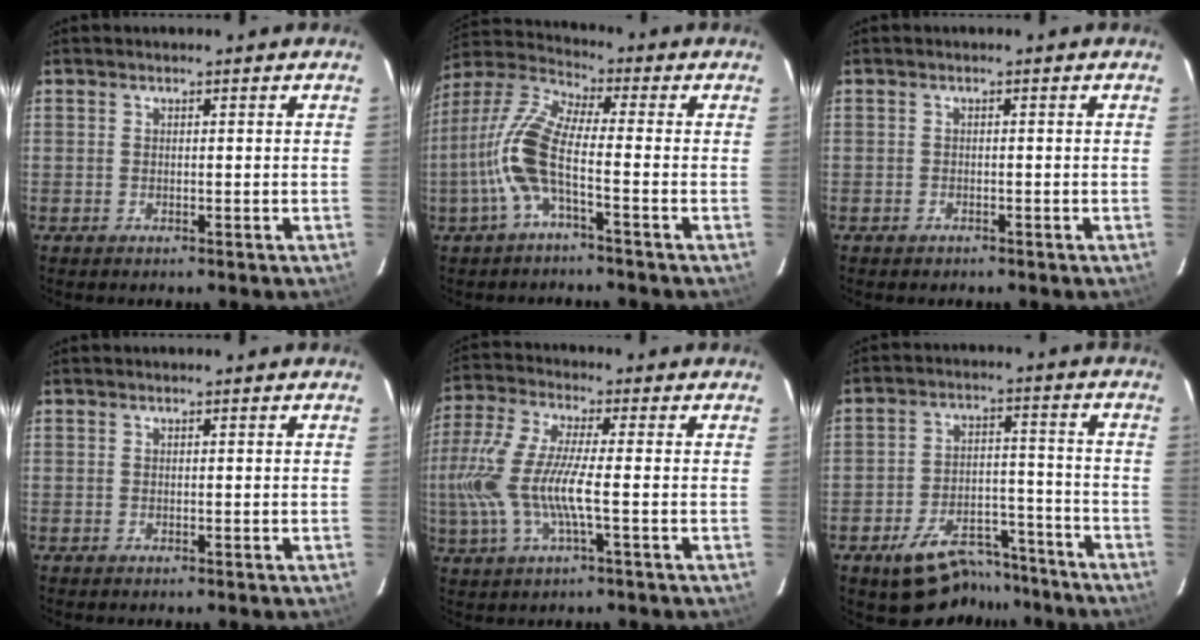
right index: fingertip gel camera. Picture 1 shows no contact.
{"total": 10.7, "force": [-3.2, 2.0, 10.1], "torque": [-0.229, 0.007, -0.068]}
{"total": 1.0, "force": [-0.8, 0.7, 0.0], "torque": [-0.003, 0.003, -0.012]}
{"total": 0.0}
{"total": 12.9, "force": [-2.2, 2.0, 12.5], "torque": [-0.259, -0.006, -0.044]}
{"total": 13.7, "force": [-10.8, 6.5, 5.4], "torque": [-0.106, 0.028, -0.144]}